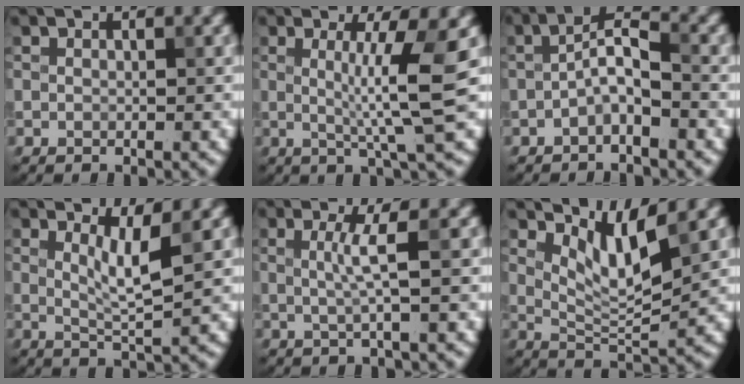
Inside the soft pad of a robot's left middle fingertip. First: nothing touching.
{"total": 5.0, "force": [0.4, 0.2, 5.0], "torque": [-0.086, -0.005, 0.010]}
{"total": 2.5, "force": [-1.4, 0.6, 2.0], "torque": [-0.036, 0.015, -0.027]}
{"total": 2.6, "force": [0.9, 0.2, 2.4], "torque": [-0.046, -0.006, 0.022]}
{"total": 2.0, "force": [0.1, 0.0, 2.0], "torque": [-0.043, 0.003, 0.001]}
{"total": 3.8, "force": [2.2, 0.9, 2.9], "torque": [-0.065, -0.011, 0.047]}